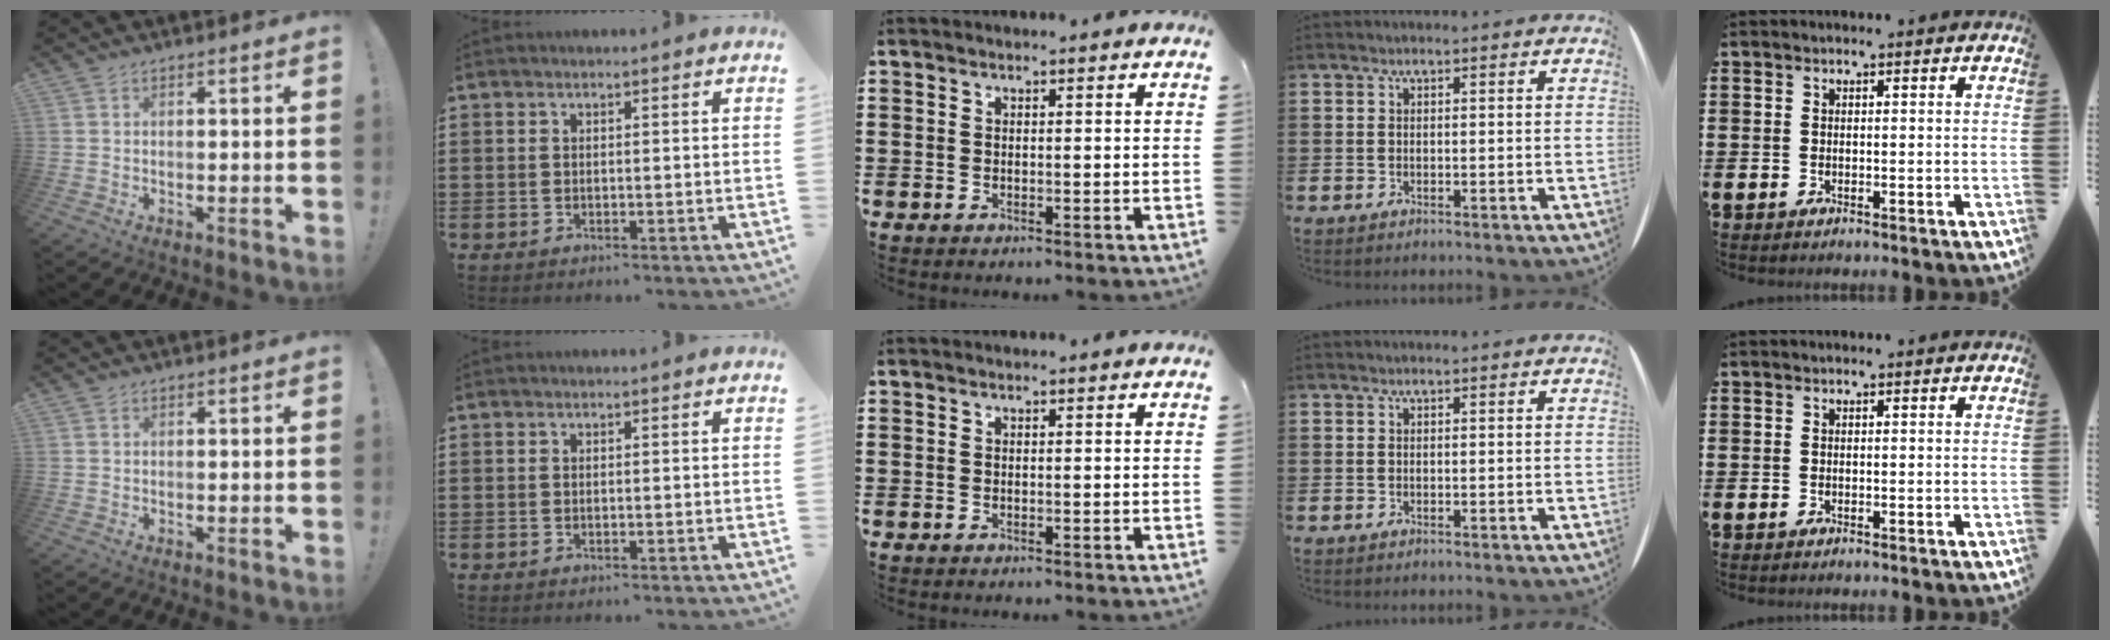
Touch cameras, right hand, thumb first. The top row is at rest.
{}